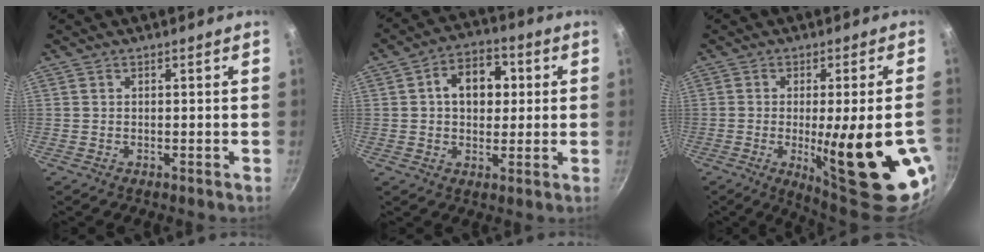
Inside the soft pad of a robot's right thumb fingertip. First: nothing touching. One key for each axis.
{"total": 9.5, "fx": 1.6, "fy": 7.0, "fz": 6.3, "tx": -0.054, "ty": 0.014, "tz": 0.012}
{"total": 20.8, "fx": -5.2, "fy": 4.6, "fz": 19.6, "tx": -0.247, "ty": -0.008, "tz": -0.057}